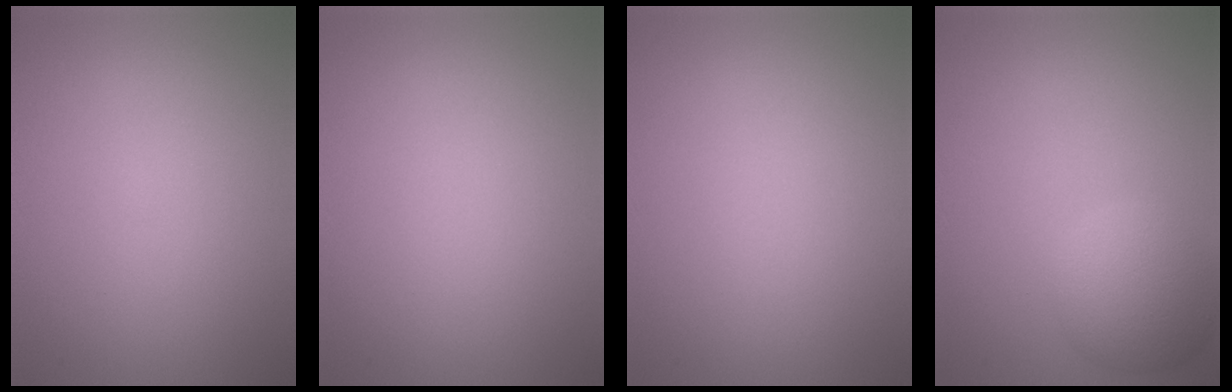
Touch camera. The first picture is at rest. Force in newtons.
{"total": 0.0}
{"total": 0.0}
{"total": 4.5, "press": 4.5, "slide": 0.1}